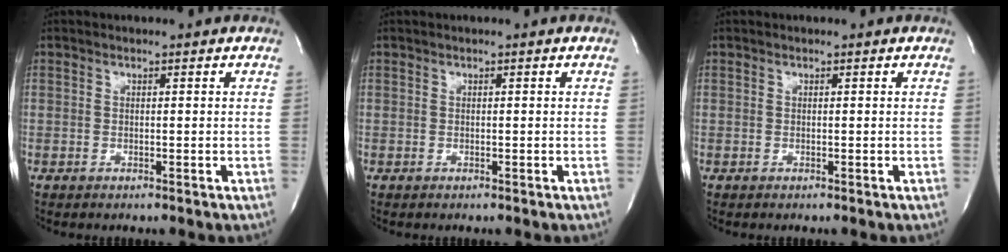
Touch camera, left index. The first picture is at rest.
{"total": 0.0}
{"total": 0.0}